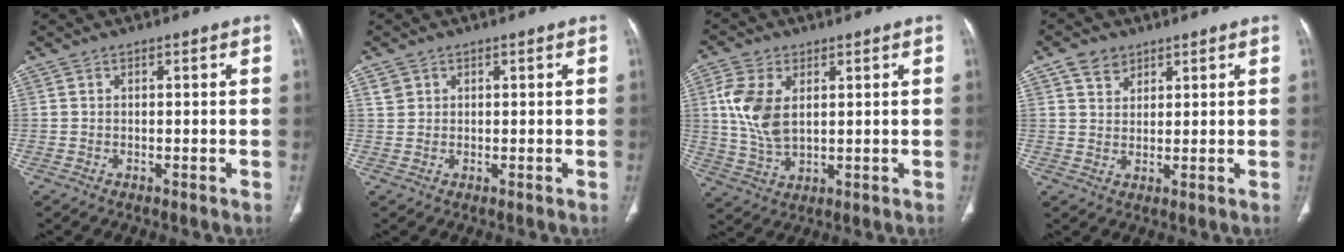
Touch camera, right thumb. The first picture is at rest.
{"total": 1.8, "force": [0.9, 1.5, 0.3], "torque": [0.009, 0.002, 0.014]}
{"total": 9.9, "force": [2.4, 5.8, 7.6], "torque": [-0.159, -0.004, 0.052]}
{"total": 4.2, "force": [2.7, 3.0, 1.5], "torque": [-0.012, -0.014, 0.051]}